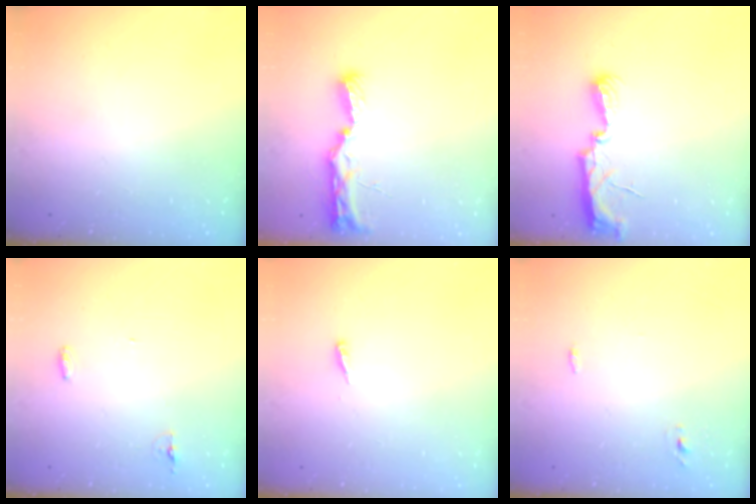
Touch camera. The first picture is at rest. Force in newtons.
{"total": 8.8, "press": 8.8, "slide": 1.0}
{"total": 7.3, "press": 7.3, "slide": 0.5}
{"total": 7.4, "press": 4.4, "slide": 6.0}
{"total": 3.2, "press": 3.2, "slide": 0.2}
{"total": 2.7, "press": 2.6, "slide": 0.8}